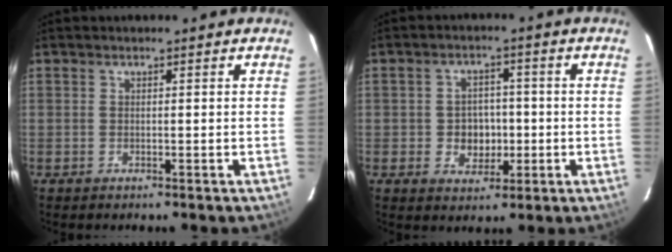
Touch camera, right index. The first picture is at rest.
{"total": 5.7, "force": [-1.1, 4.9, 2.7], "torque": [-0.055, 0.010, -0.007]}